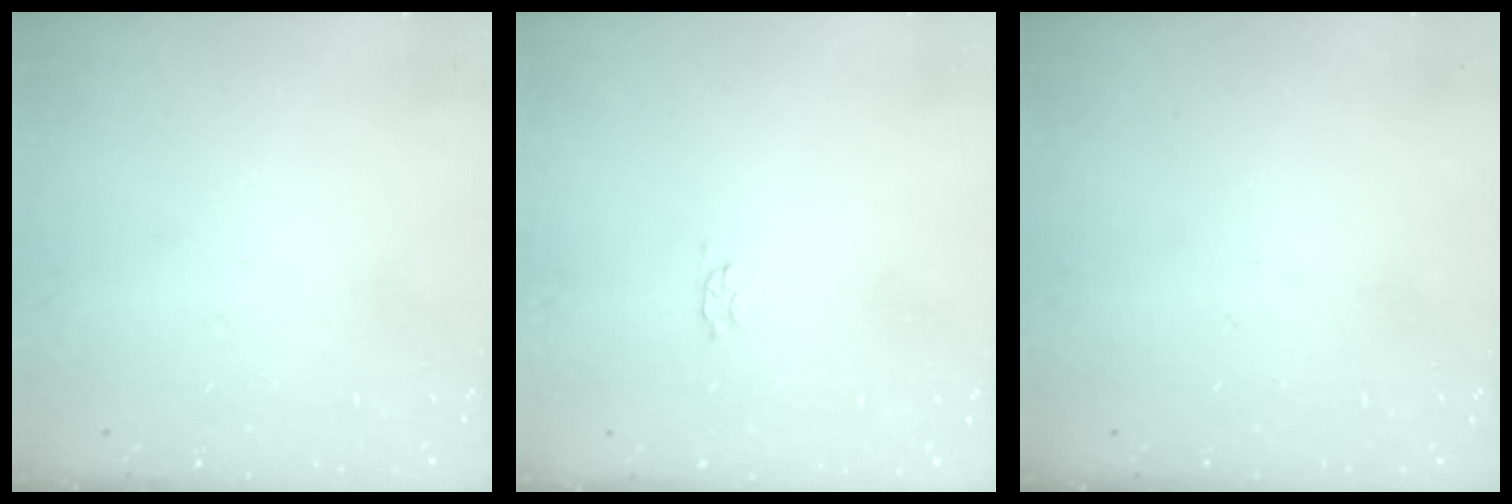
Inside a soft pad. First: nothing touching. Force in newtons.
{"total": 2.8, "press": 2.7, "slide": 0.5}
{"total": 0.0}